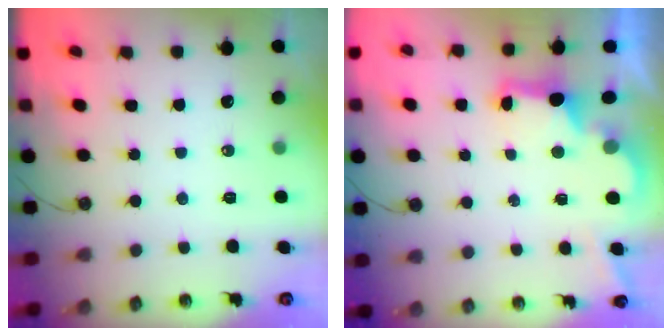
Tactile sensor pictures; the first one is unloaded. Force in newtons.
{"total": 2.9, "press": 2.8, "slide": 0.9}